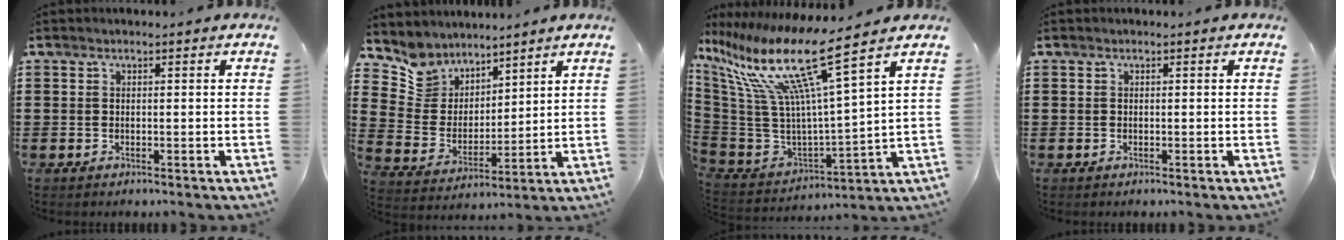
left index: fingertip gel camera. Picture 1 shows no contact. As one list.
[{"total": 7.2, "force": [6.0, 3.9, -0.6], "torque": [-0.040, -0.047, 0.116]}, {"total": 15.4, "force": [9.4, 2.0, 12.0], "torque": [-0.265, -0.057, 0.146]}, {"total": 0.0}]